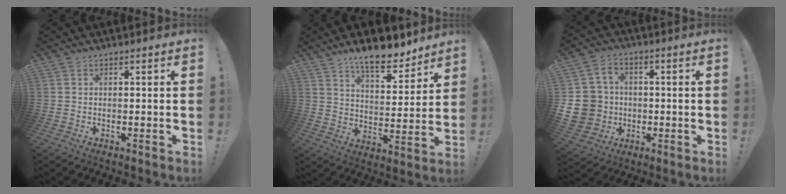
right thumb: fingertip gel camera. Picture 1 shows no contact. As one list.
[{"total": 12.8, "force": [10.4, 4.1, 6.3], "torque": [-0.096, -0.069, 0.182]}, {"total": 11.9, "force": [-2.1, 11.0, 4.1], "torque": [-0.086, 0.021, -0.032]}]